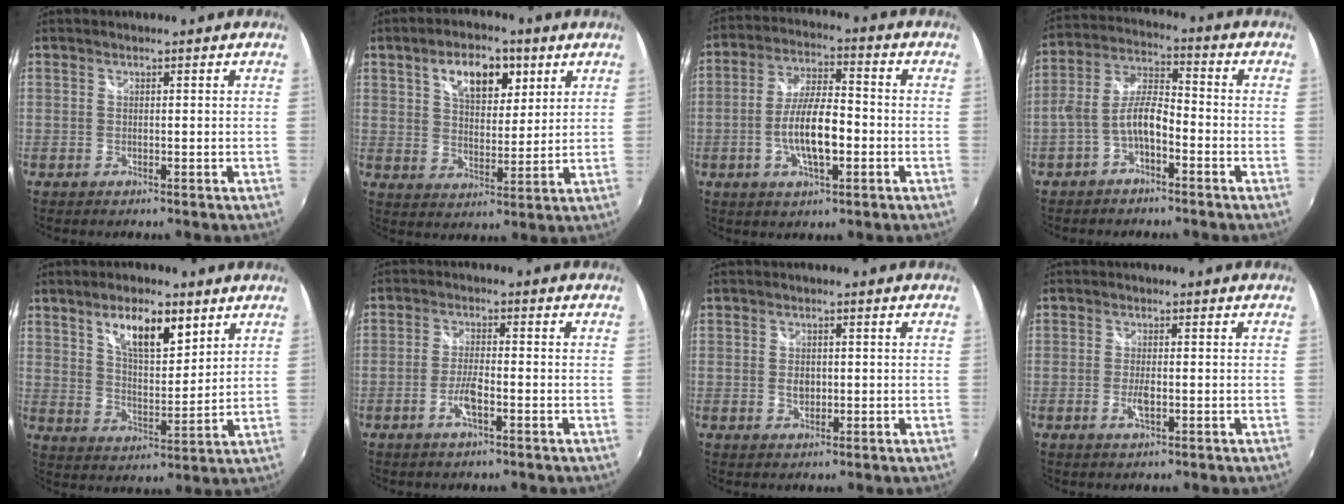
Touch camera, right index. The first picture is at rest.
{"total": 10.6, "force": [5.2, 5.6, 7.4], "torque": [-0.119, 0.018, 0.085]}
{"total": 10.4, "force": [-2.7, 3.3, 9.5], "torque": [-0.186, 0.001, -0.046]}
{"total": 7.5, "force": [-3.5, 2.8, 6.0], "torque": [-0.134, 0.019, -0.066]}
{"total": 10.7, "force": [6.1, 4.0, 7.8], "torque": [-0.122, 0.003, 0.107]}
{"total": 4.4, "force": [-2.1, 0.8, 3.8], "torque": [-0.083, -0.001, -0.042]}
{"total": 2.6, "force": [-0.2, 1.9, 1.8], "torque": [-0.029, 0.001, -0.004]}
{"total": 3.0, "force": [-0.9, 0.9, 2.7], "torque": [-0.055, -0.005, -0.016]}